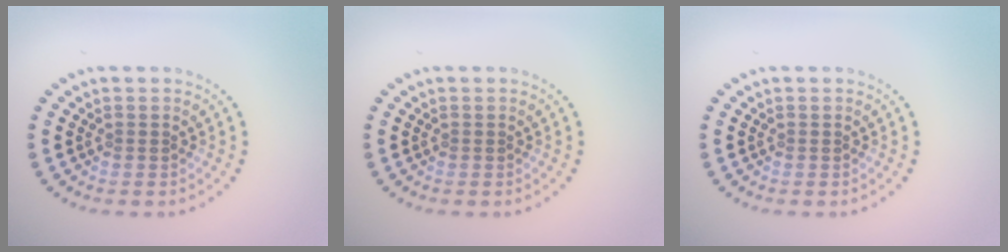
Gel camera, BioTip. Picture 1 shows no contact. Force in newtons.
{"total": 0.0}
{"total": 0.0}